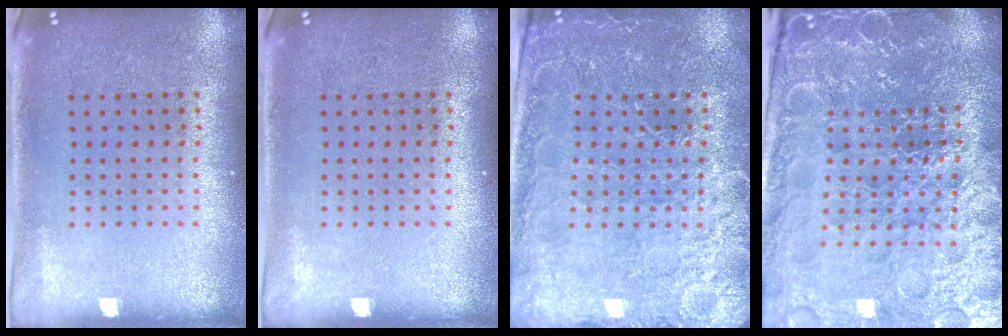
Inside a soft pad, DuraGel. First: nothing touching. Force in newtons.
{"total": 0.0}
{"total": 3.4, "press": 3.3, "slide": 0.7}
{"total": 5.4, "press": 5.0, "slide": 1.9}